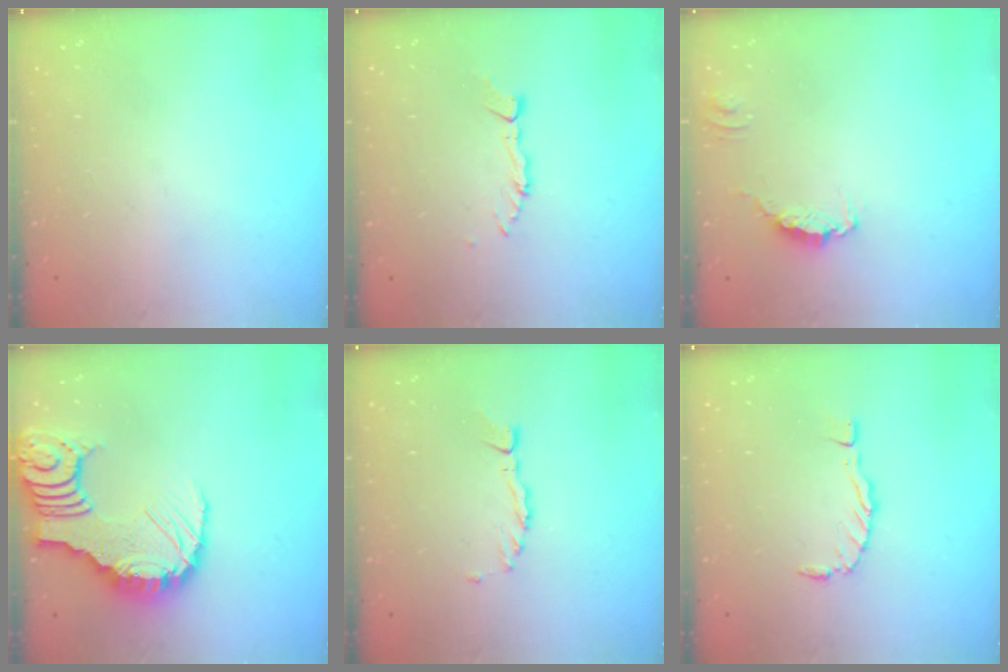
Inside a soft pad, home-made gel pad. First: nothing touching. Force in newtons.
{"total": 4.9, "press": 4.9, "slide": 0.2}
{"total": 0.0}
{"total": 13.5, "press": 13.5, "slide": 1.4}
{"total": 2.3, "press": 2.2, "slide": 0.4}
{"total": 0.0}